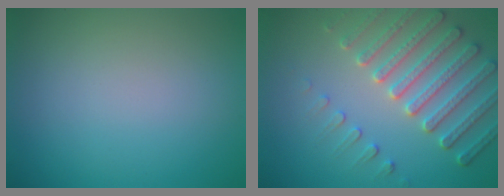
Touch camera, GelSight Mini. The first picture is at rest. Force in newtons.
{"total": 5.2, "press": 4.7, "slide": 2.3}